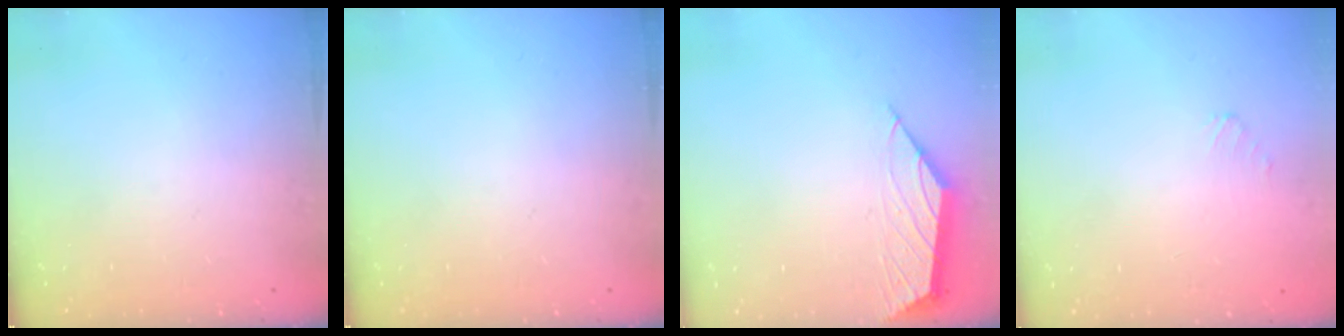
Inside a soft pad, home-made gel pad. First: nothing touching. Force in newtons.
{"total": 0.0}
{"total": 2.1, "press": 2.0, "slide": 0.5}
{"total": 1.0, "press": 0.9, "slide": 0.4}